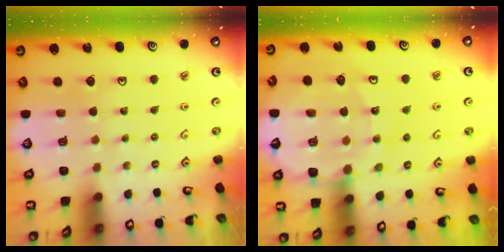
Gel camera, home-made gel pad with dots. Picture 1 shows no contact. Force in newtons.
{"total": 14.3, "press": 14.2, "slide": 2.1}